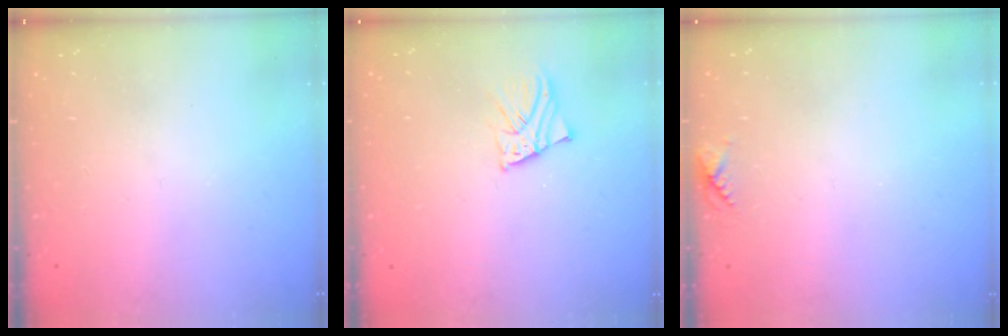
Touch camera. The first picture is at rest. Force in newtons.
{"total": 2.2, "press": 2.2, "slide": 0.1}
{"total": 5.3, "press": 5.3, "slide": 0.6}